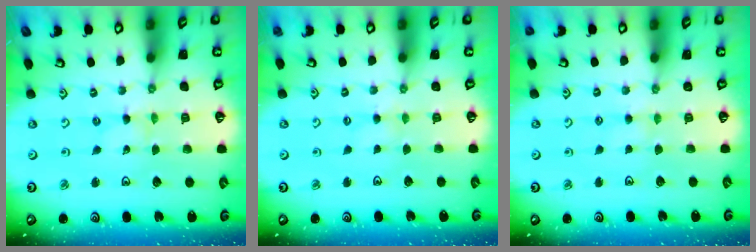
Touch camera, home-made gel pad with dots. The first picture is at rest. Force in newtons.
{"total": 1.6, "press": 1.5, "slide": 0.3}
{"total": 2.2, "press": 2.2, "slide": 0.4}